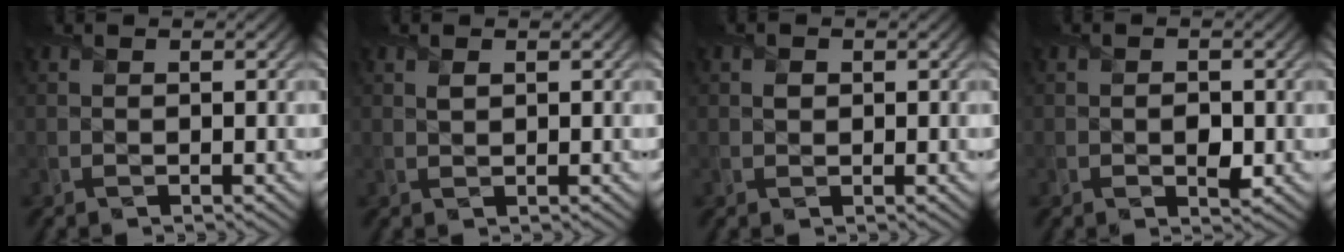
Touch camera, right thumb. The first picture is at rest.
{"total": 0.9, "force": [0.5, 0.4, 0.5], "torque": [-0.017, -0.002, 0.011]}
{"total": 0.9, "force": [0.3, 0.8, 0.4], "torque": [-0.009, -0.002, 0.003]}
{"total": 2.0, "force": [-0.4, 1.3, 1.4], "torque": [-0.023, -0.008, -0.006]}